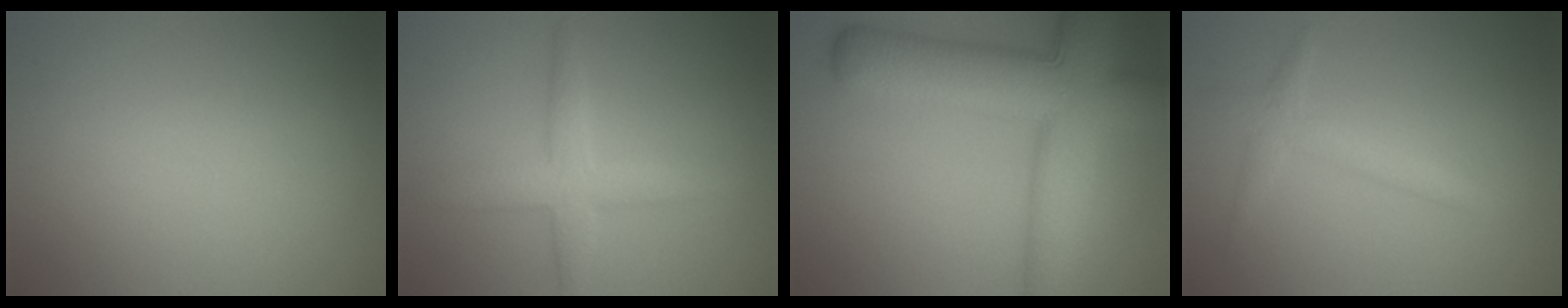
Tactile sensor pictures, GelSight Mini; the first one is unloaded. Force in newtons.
{"total": 3.3, "press": 3.3, "slide": 0.1}
{"total": 11.8, "press": 11.7, "slide": 0.5}
{"total": 1.9, "press": 1.9, "slide": 0.1}